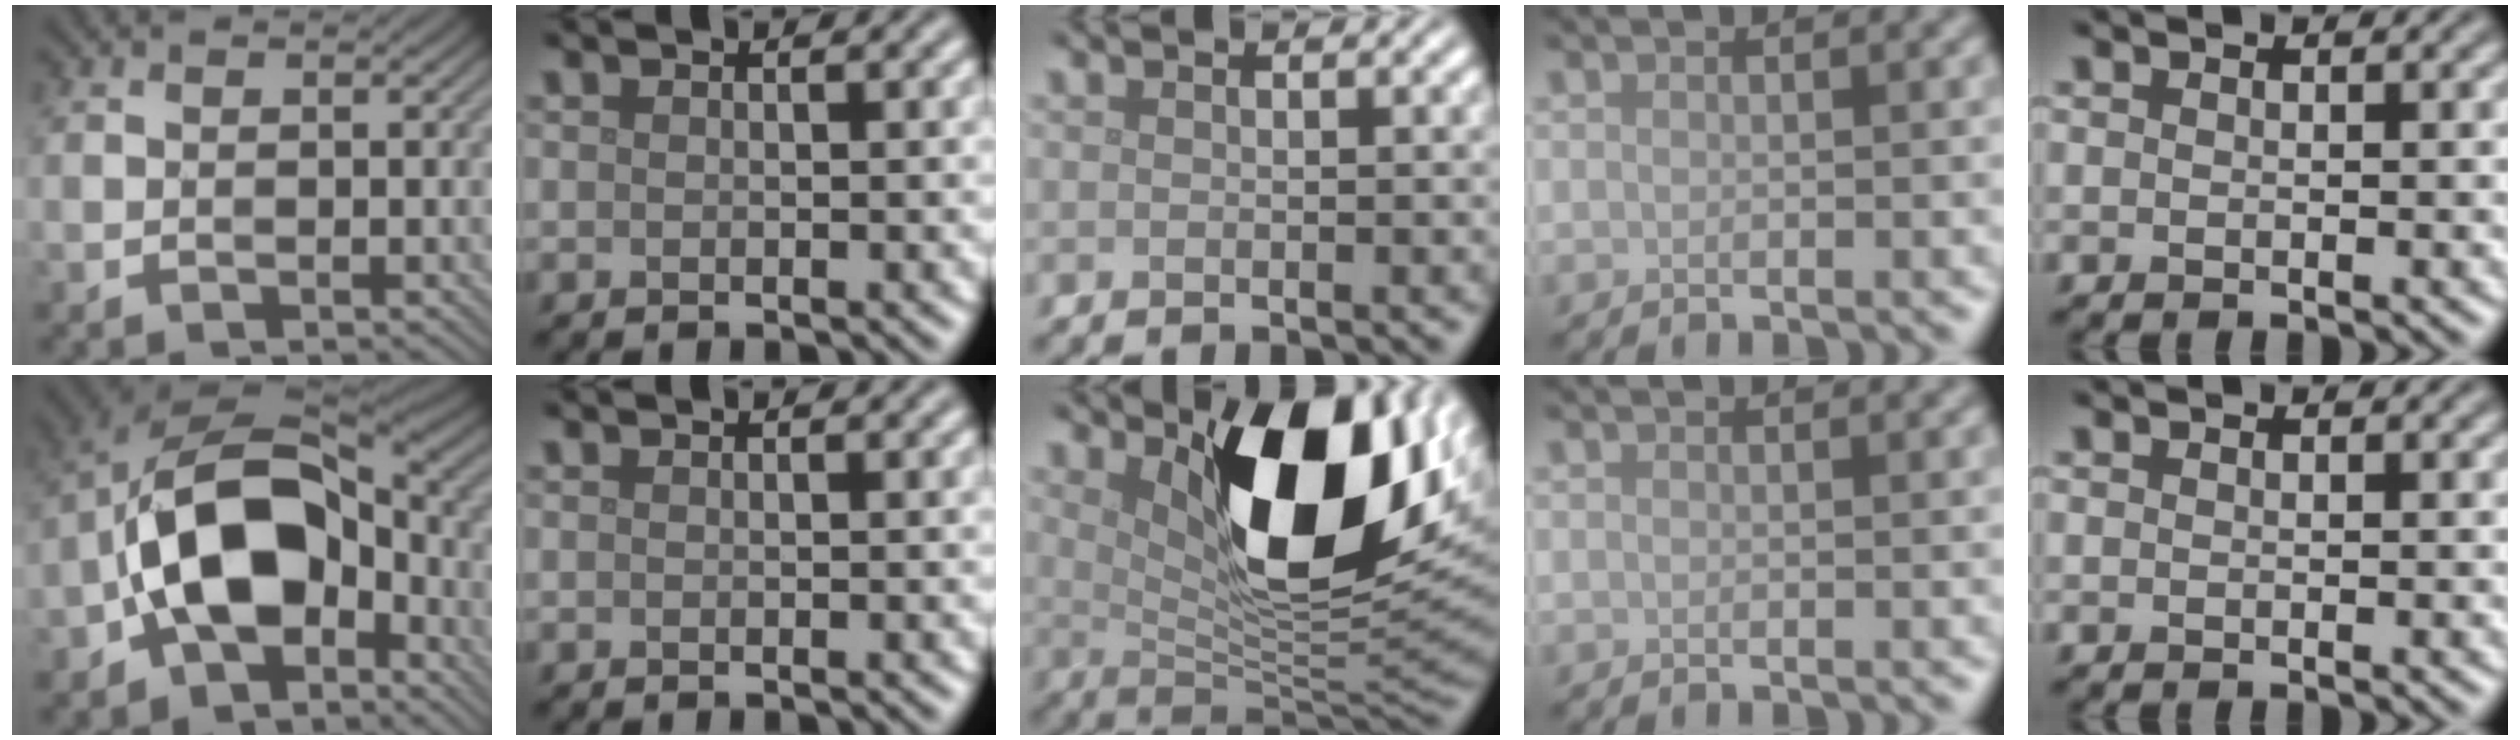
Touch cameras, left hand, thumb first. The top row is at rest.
{"thumb": {"total": 14.4, "force": [-4.5, 8.9, 10.4], "torque": [-0.187, 0.002, -0.098]}, "middle": {"total": 12.8, "force": [4.1, 5.4, 10.9], "torque": [-0.166, -0.008, 0.071]}}